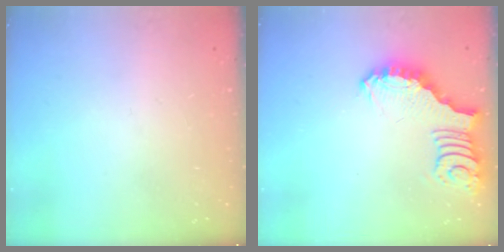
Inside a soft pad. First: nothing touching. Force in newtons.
{"total": 3.4, "press": 3.3, "slide": 0.7}